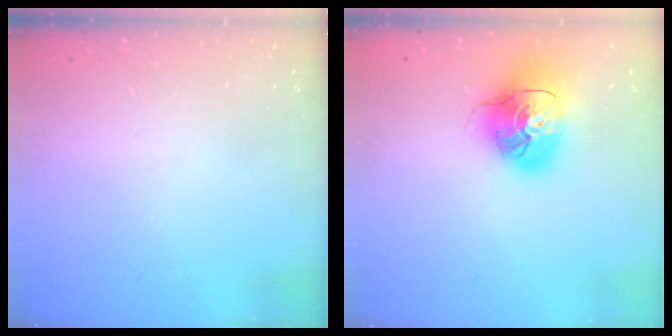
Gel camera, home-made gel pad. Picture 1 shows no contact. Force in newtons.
{"total": 16.4, "press": 16.2, "slide": 2.5}